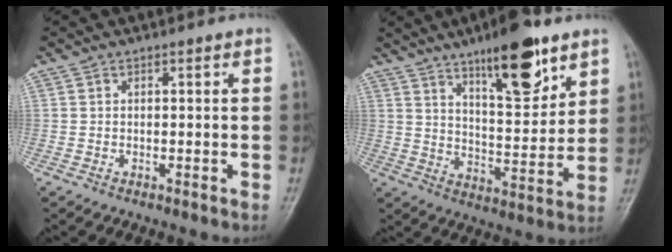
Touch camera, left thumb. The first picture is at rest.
{"total": 15.0, "force": [9.3, 4.7, 10.8], "torque": [-0.136, -0.055, 0.150]}